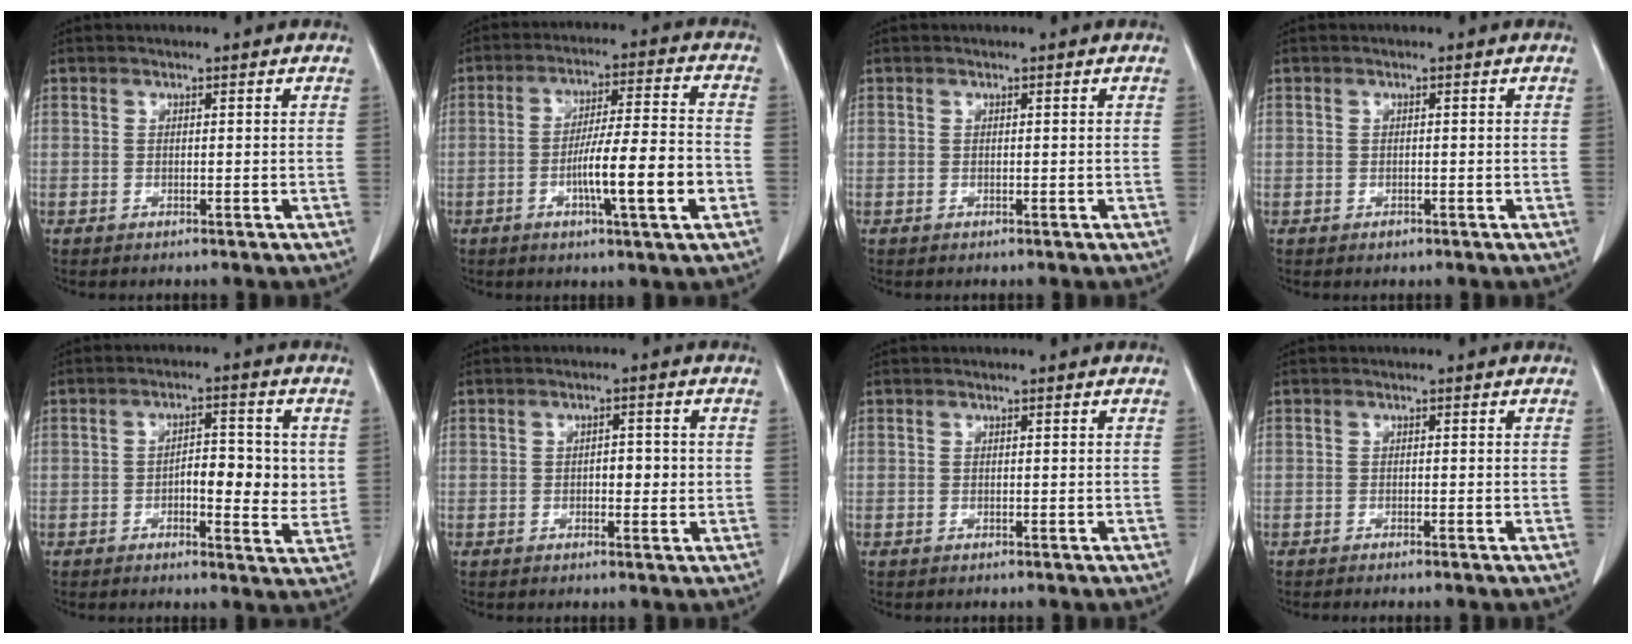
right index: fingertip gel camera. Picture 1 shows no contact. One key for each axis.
{"total": 11.6, "fx": -3.5, "fy": 0.3, "fz": 11.0, "tx": -0.177, "ty": 0.002, "tz": -0.057}
{"total": 0.0}
{"total": 0.7, "fx": -0.4, "fy": 0.6, "fz": 0.2, "tx": -0.001, "ty": 0.002, "tz": -0.006}
{"total": 7.5, "fx": -0.1, "fy": 2.9, "fz": 6.9, "tx": -0.093, "ty": 0.005, "tz": -0.003}
{"total": 2.8, "fx": -0.1, "fy": 1.2, "fz": 2.5, "tx": -0.037, "ty": 0.003, "tz": 0.000}
{"total": 0.0}
{"total": 1.6, "fx": -1.4, "fy": -0.2, "fz": 0.9, "tx": -0.012, "ty": 0.001, "tz": -0.017}